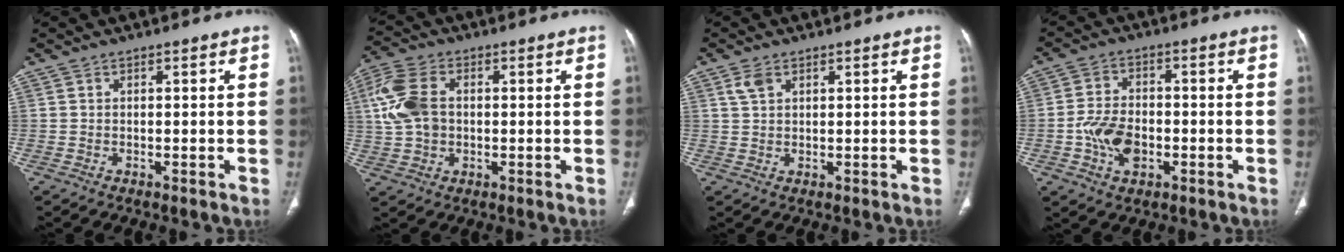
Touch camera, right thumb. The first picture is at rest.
{"total": 10.0, "force": [1.0, 6.9, 7.1], "torque": [-0.158, 0.014, 0.019]}
{"total": 2.5, "force": [1.4, 1.4, 1.6], "torque": [-0.034, 0.003, 0.035]}
{"total": 7.9, "force": [-2.1, 5.2, 5.6], "torque": [-0.094, 0.012, -0.039]}